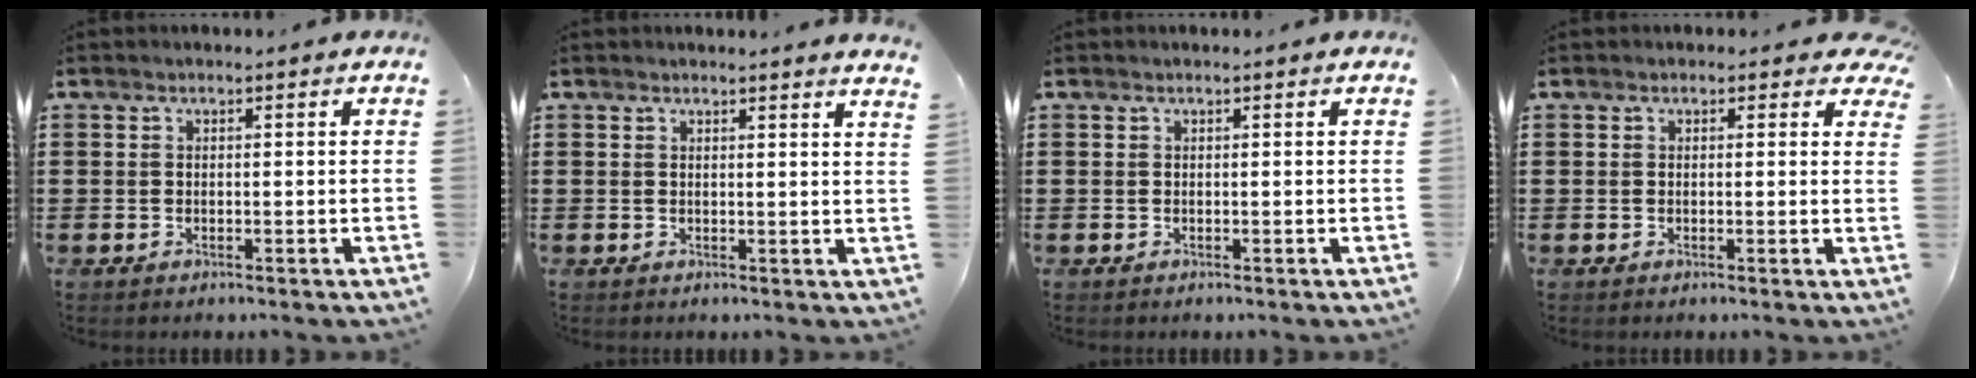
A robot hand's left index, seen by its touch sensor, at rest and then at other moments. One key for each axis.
{"total": 1.6, "fx": 1.4, "fy": -0.5, "fz": 0.6, "tx": -0.014, "ty": -0.004, "tz": 0.028}
{"total": 0.0}
{"total": 1.3, "fx": 0.8, "fy": 0.8, "fz": 0.7, "tx": -0.010, "ty": 0.005, "tz": 0.013}